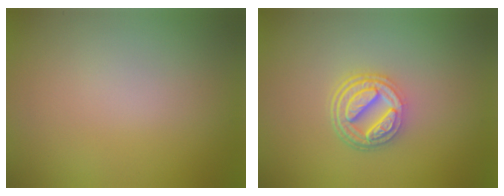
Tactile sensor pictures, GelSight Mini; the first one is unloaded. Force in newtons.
{"total": 4.9, "press": 3.7, "slide": 3.3}